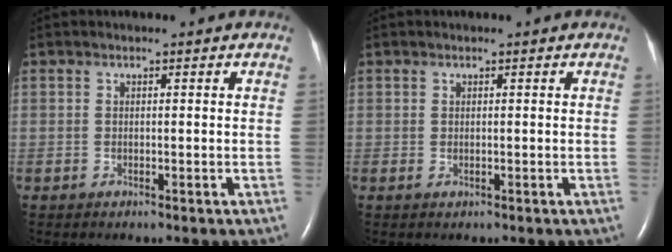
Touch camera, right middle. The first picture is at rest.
{"total": 0.0}